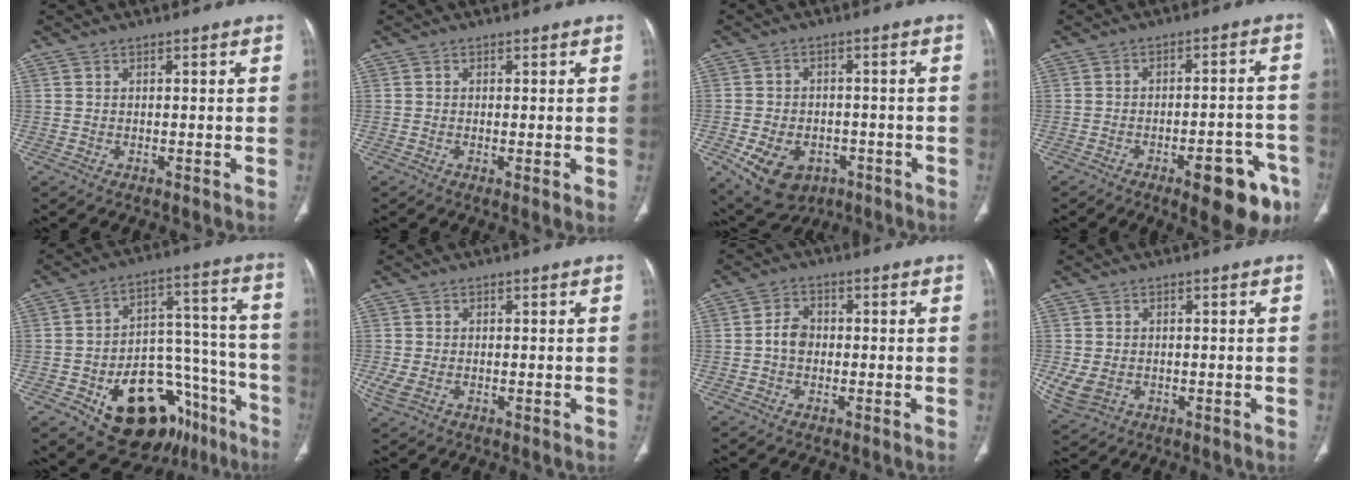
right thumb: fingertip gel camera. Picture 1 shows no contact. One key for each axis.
{"total": 1.7, "fx": -0.1, "fy": 0.4, "fz": 1.6, "tx": -0.034, "ty": -0.007, "tz": -0.005}
{"total": 13.0, "fx": -5.5, "fy": 9.3, "fz": 7.2, "tx": -0.122, "ty": 0.020, "tz": -0.070}
{"total": 13.3, "fx": -6.9, "fy": 4.8, "fz": 10.3, "tx": -0.102, "ty": 0.037, "tz": -0.083}
{"total": 23.9, "fx": -12.1, "fy": 14.1, "fz": 15.1, "tx": -0.161, "ty": 0.099, "tz": -0.167}
{"total": 3.2, "fx": -0.6, "fy": 2.1, "fz": 2.4, "tx": -0.064, "ty": 0.001, "tz": -0.006}
{"total": 3.8, "fx": -0.5, "fy": 3.0, "fz": 2.3, "tx": -0.033, "ty": 0.013, "tz": -0.016}
{"total": 6.1, "fx": -0.9, "fy": 4.6, "fz": 3.9, "tx": -0.086, "ty": -0.001, "tz": -0.004}